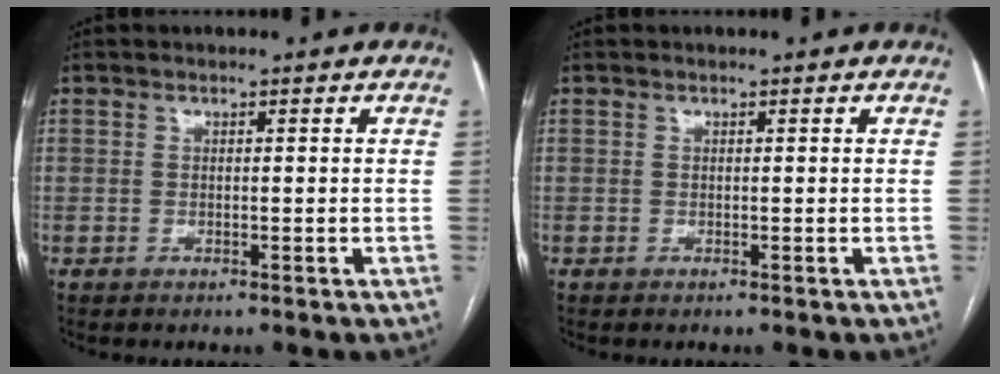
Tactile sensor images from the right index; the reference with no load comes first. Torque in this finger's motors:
{"motor_torque": [0.00, 0.00, 0.00, 0.00]}